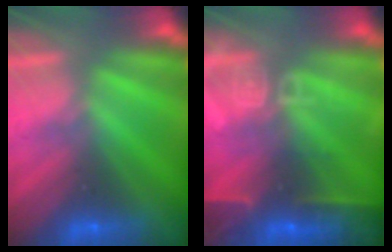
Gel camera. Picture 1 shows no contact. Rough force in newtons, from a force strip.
{"total": 13.7}